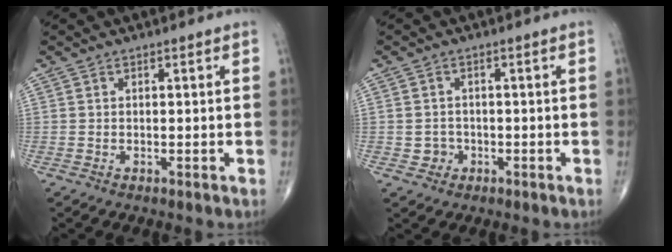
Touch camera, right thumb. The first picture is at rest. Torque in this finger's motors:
{"motor_torque": [-0.21, 0.23, 0.04, 0.09, 0.05]}